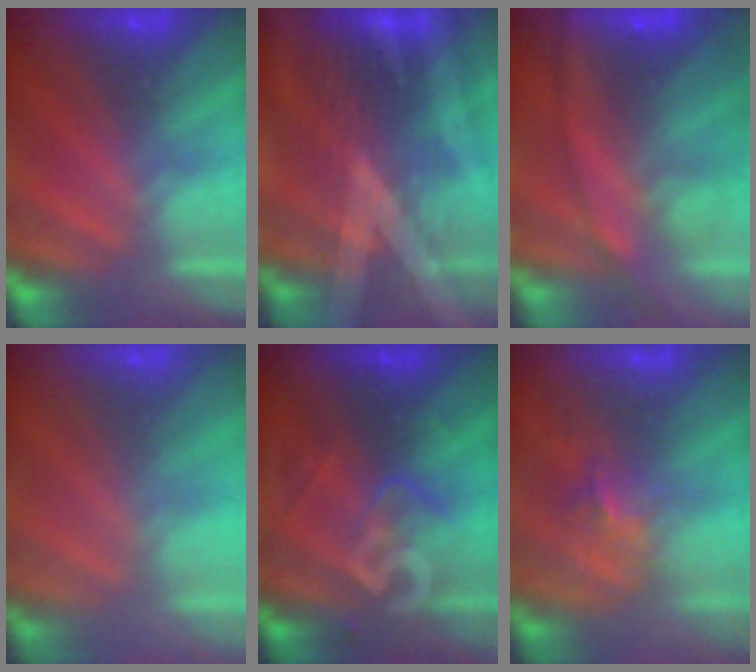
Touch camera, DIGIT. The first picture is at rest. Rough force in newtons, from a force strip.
{"total": 3.3}
{"total": 14.6}
{"total": 2.4}
{"total": 2.7}
{"total": 2.8}